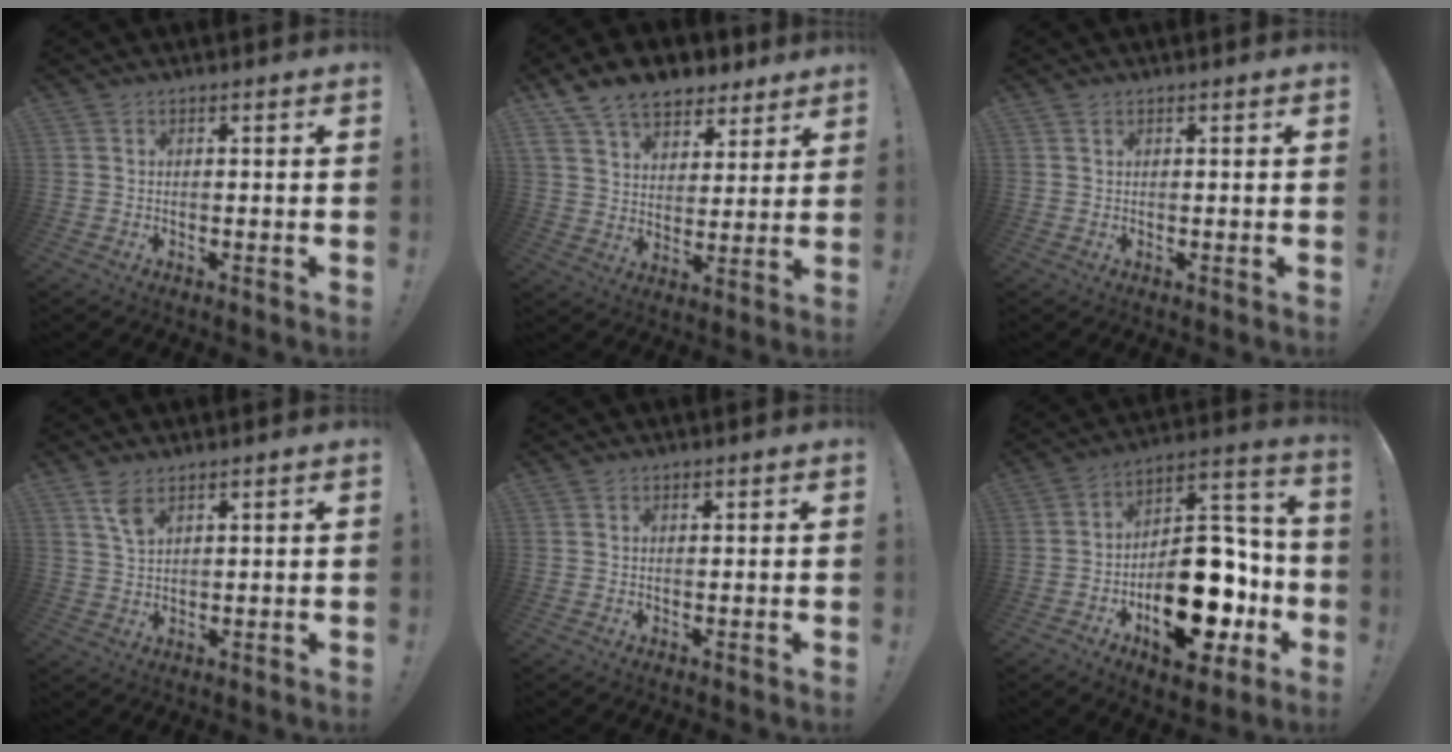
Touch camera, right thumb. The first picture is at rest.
{"total": 13.2, "force": [9.3, 7.8, 5.1], "torque": [-0.094, -0.053, 0.177]}
{"total": 0.6, "force": [0.5, 0.2, 0.3], "torque": [-0.002, -0.002, 0.008]}
{"total": 4.9, "force": [3.0, 2.0, 3.3], "torque": [-0.058, -0.014, 0.055]}
{"total": 1.1, "force": [0.7, 0.5, 0.7], "torque": [-0.006, -0.002, 0.011]}
{"total": 24.5, "force": [-8.9, 13.6, 18.3], "torque": [-0.247, 0.061, -0.123]}